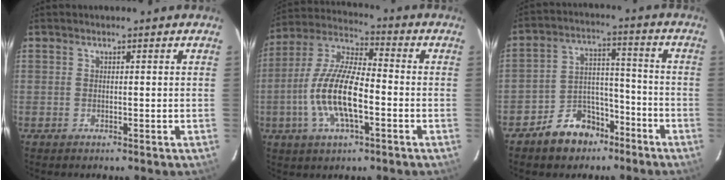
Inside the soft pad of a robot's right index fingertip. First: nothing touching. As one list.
[{"total": 14.6, "force": [-3.9, 4.9, 13.2], "torque": [-0.270, 0.001, -0.077]}, {"total": 10.1, "force": [-7.1, 6.4, 3.3], "torque": [-0.067, 0.035, -0.103]}]